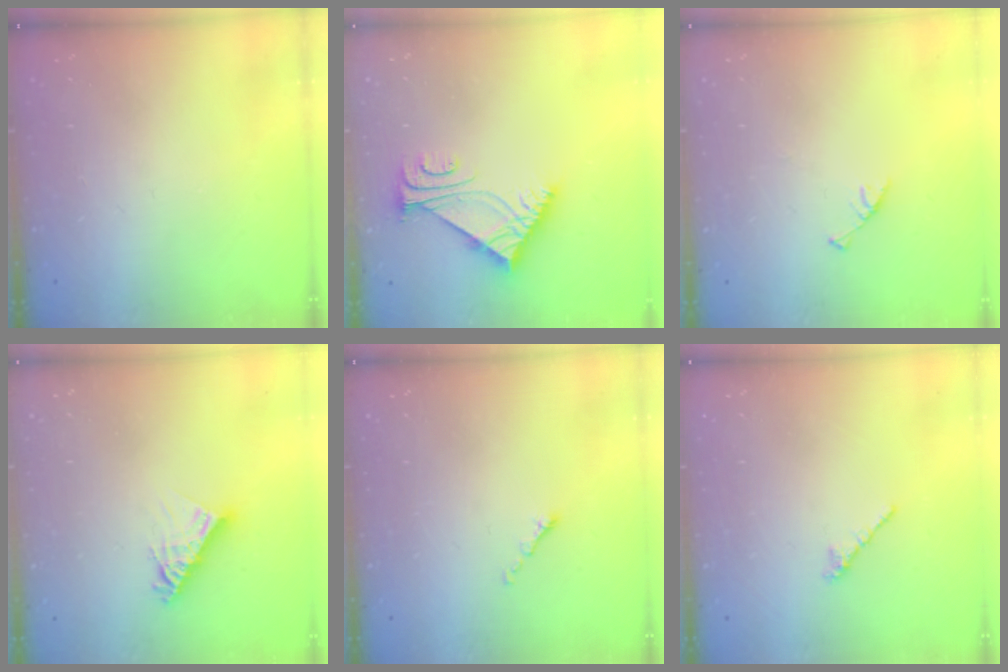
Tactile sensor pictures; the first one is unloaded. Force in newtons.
{"total": 6.5, "press": 6.5, "slide": 0.4}
{"total": 3.0, "press": 3.0, "slide": 0.3}
{"total": 8.4, "press": 8.4, "slide": 0.7}
{"total": 0.6, "press": 0.5, "slide": 0.2}
{"total": 2.4, "press": 2.3, "slide": 0.7}